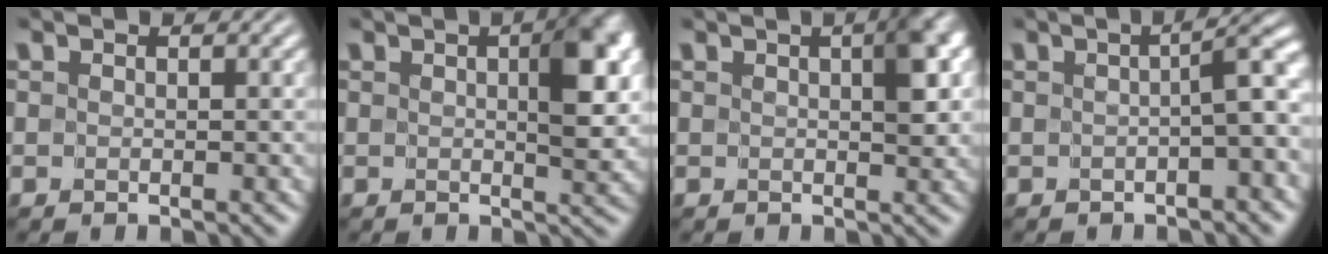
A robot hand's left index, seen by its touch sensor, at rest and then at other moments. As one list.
[{"total": 5.2, "force": [1.0, 2.1, 4.6], "torque": [-0.058, 0.002, 0.016]}, {"total": 3.6, "force": [0.9, 1.4, 3.2], "torque": [-0.040, 0.006, 0.010]}, {"total": 3.4, "force": [-0.5, 0.3, 3.3], "torque": [-0.046, 0.015, -0.011]}]